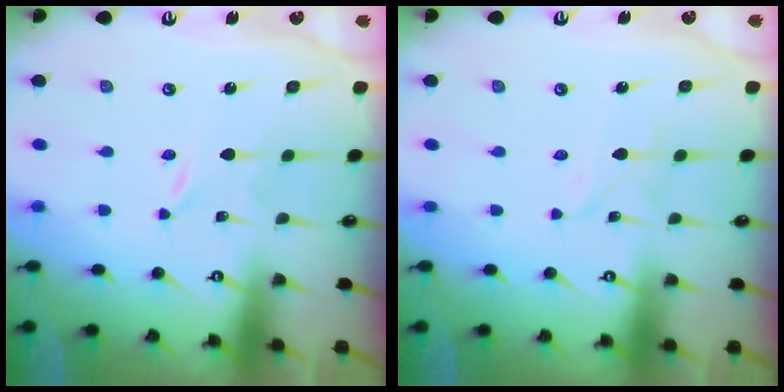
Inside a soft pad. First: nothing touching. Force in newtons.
{"total": 1.6, "press": 1.5, "slide": 0.2}